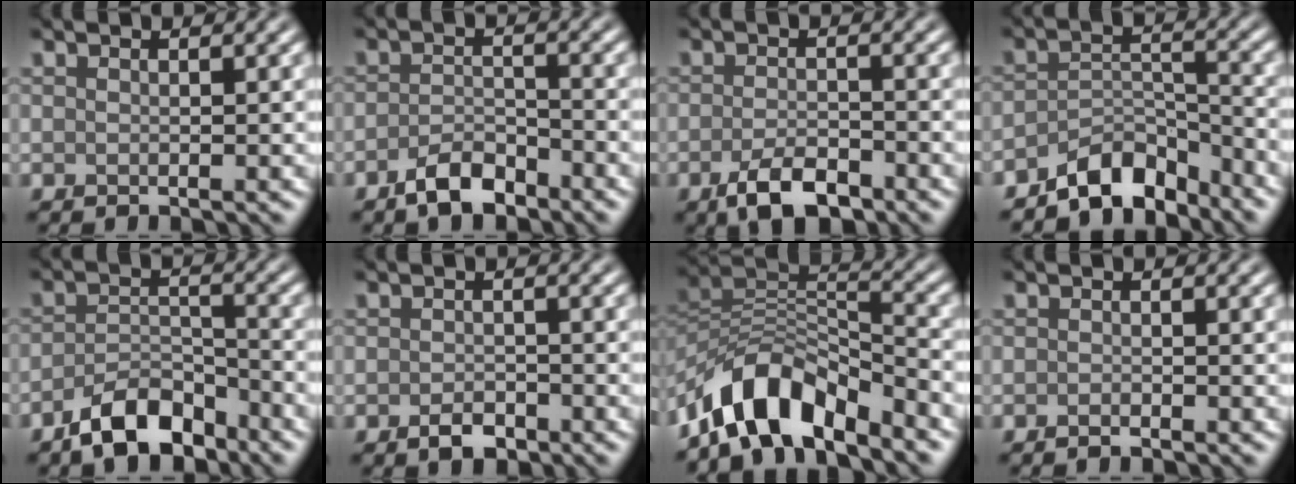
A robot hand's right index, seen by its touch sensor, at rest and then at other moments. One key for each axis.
{"total": 3.4, "fx": -2.4, "fy": 1.4, "fz": 1.9, "tx": -0.032, "ty": 0.006, "tz": -0.048}
{"total": 4.0, "fx": -2.4, "fy": 1.7, "fz": 2.7, "tx": -0.047, "ty": -0.001, "tz": -0.046}
{"total": 5.0, "fx": -4.3, "fy": 2.0, "fz": 1.7, "tx": -0.016, "ty": 0.002, "tz": -0.083}
{"total": 5.5, "fx": -4.0, "fy": 2.4, "fz": 2.9, "tx": -0.047, "ty": -0.003, "tz": -0.074}
{"total": 2.0, "fx": -1.2, "fy": 1.2, "fz": 1.1, "tx": -0.018, "ty": 0.000, "tz": -0.023}
{"total": 8.6, "fx": -6.5, "fy": 3.3, "fz": 4.6, "tx": -0.064, "ty": 0.006, "tz": -0.126}
{"total": 0.6, "fx": -0.5, "fy": 0.1, "fz": 0.3, "tx": -0.004, "ty": 0.000, "tz": -0.008}